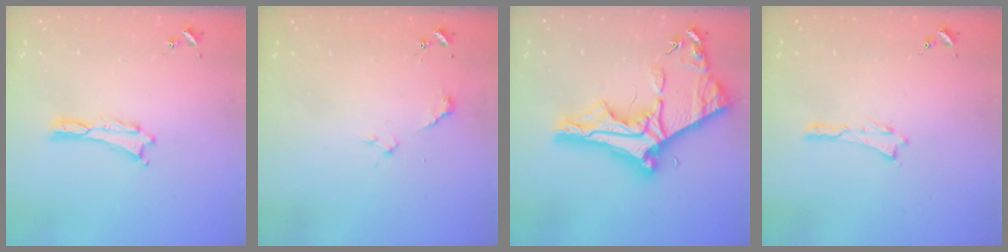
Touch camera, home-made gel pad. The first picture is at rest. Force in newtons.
{"total": 2.3, "press": 2.3, "slide": 0.1}
{"total": 11.4, "press": 11.3, "slide": 1.0}
{"total": 0.0}